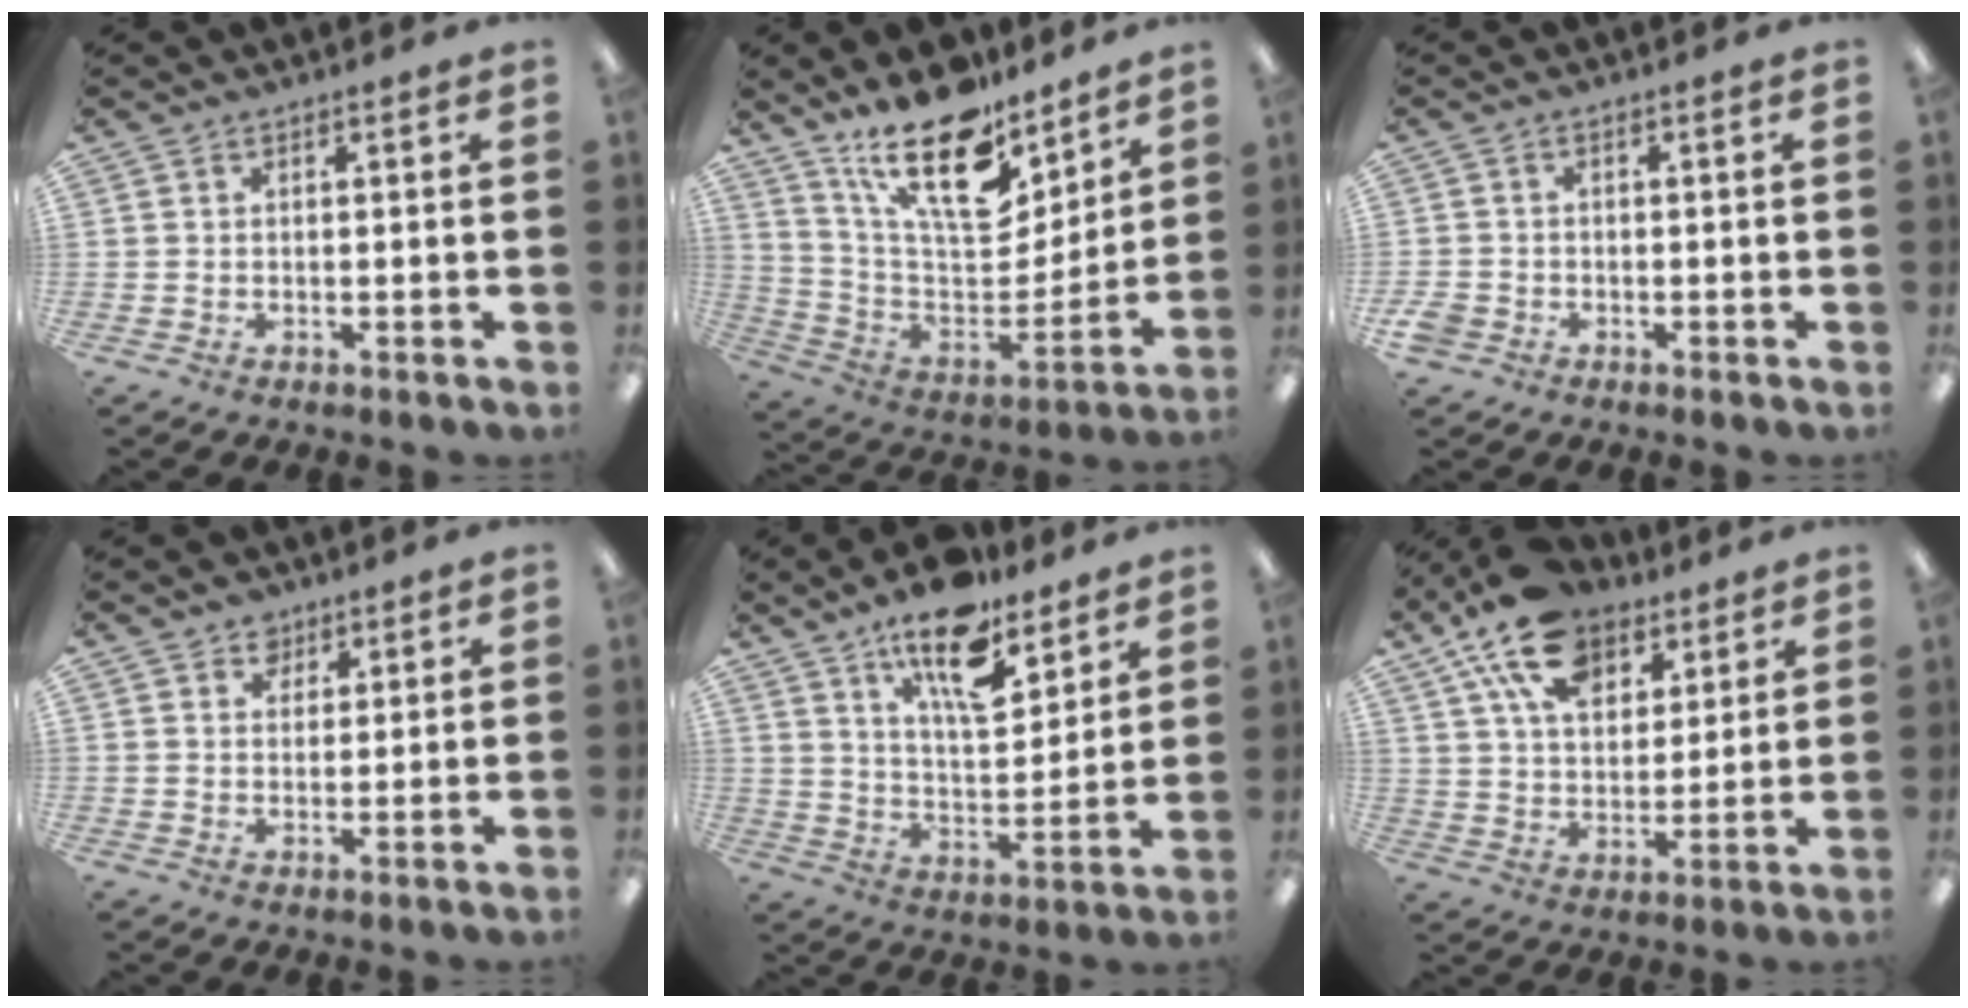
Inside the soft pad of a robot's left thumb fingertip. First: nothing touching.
{"total": 21.5, "force": [15.3, 8.4, 12.6], "torque": [-0.213, -0.105, 0.269]}
{"total": 2.9, "force": [-1.6, 2.2, 1.0], "torque": [-0.021, 0.007, -0.031]}
{"total": 3.7, "force": [2.6, 2.5, 0.6], "torque": [0.003, -0.008, 0.043]}
{"total": 15.3, "force": [11.1, 5.8, 8.7], "torque": [-0.135, -0.060, 0.189]}
{"total": 16.6, "force": [10.5, 9.6, 8.6], "torque": [-0.147, -0.043, 0.192]}